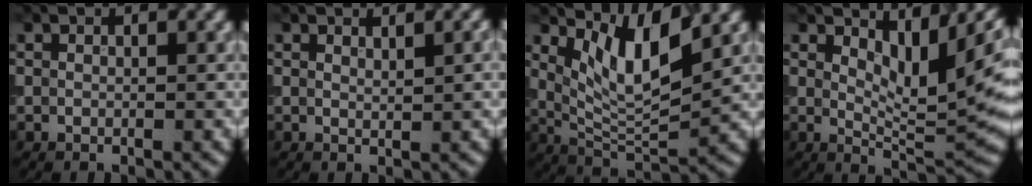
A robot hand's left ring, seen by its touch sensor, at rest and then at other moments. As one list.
[{"total": 1.9, "force": [1.0, 0.4, 1.5], "torque": [-0.014, 0.005, 0.015]}, {"total": 5.9, "force": [2.8, 1.8, 4.9], "torque": [-0.091, -0.012, 0.055]}, {"total": 7.1, "force": [2.7, 2.0, 6.3], "torque": [-0.098, -0.010, 0.046]}]